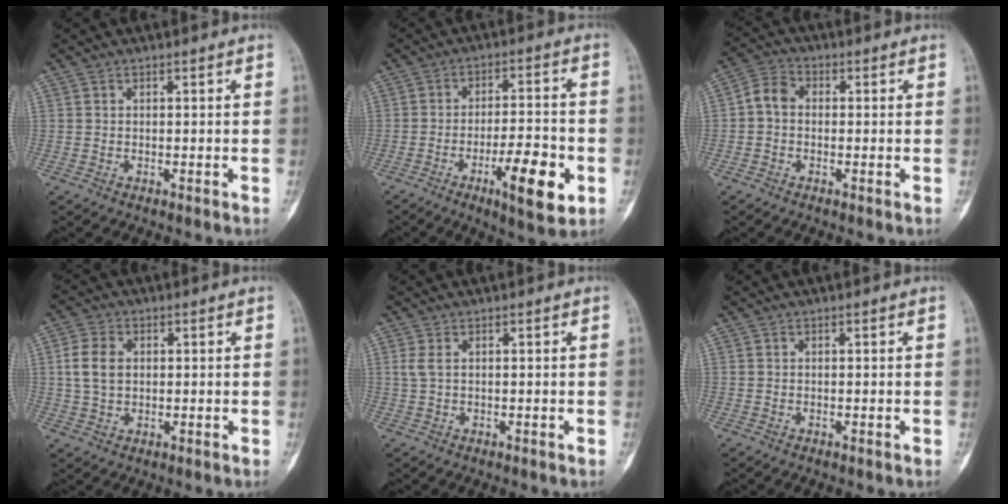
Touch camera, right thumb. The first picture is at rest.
{"total": 12.1, "force": [-4.6, 3.2, 10.7], "torque": [-0.164, 0.017, -0.071]}
{"total": 4.7, "force": [-0.3, 3.6, 3.0], "torque": [-0.049, 0.015, -0.019]}
{"total": 5.9, "force": [0.9, 4.1, 4.2], "torque": [-0.080, 0.004, 0.018]}
{"total": 1.7, "force": [0.4, 0.7, 1.5], "torque": [-0.045, 0.008, 0.017]}
{"total": 0.0}